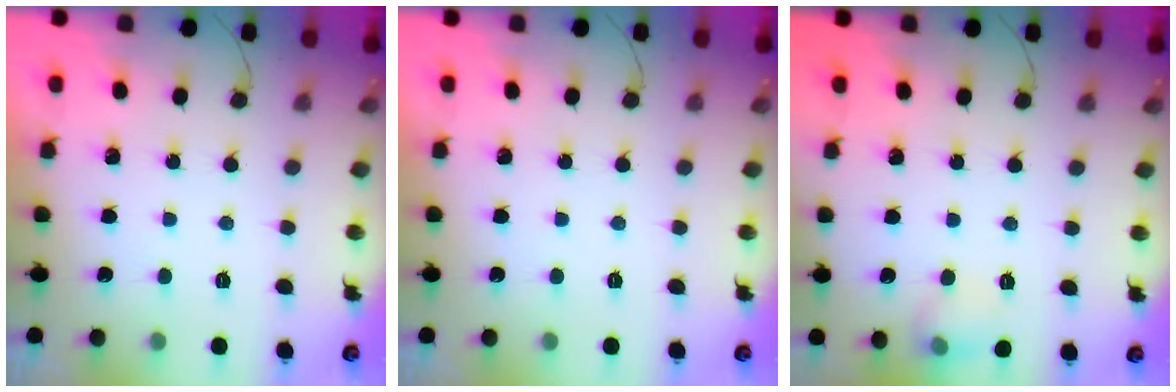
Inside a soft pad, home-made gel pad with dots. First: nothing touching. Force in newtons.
{"total": 0.0}
{"total": 6.5, "press": 6.4, "slide": 1.4}